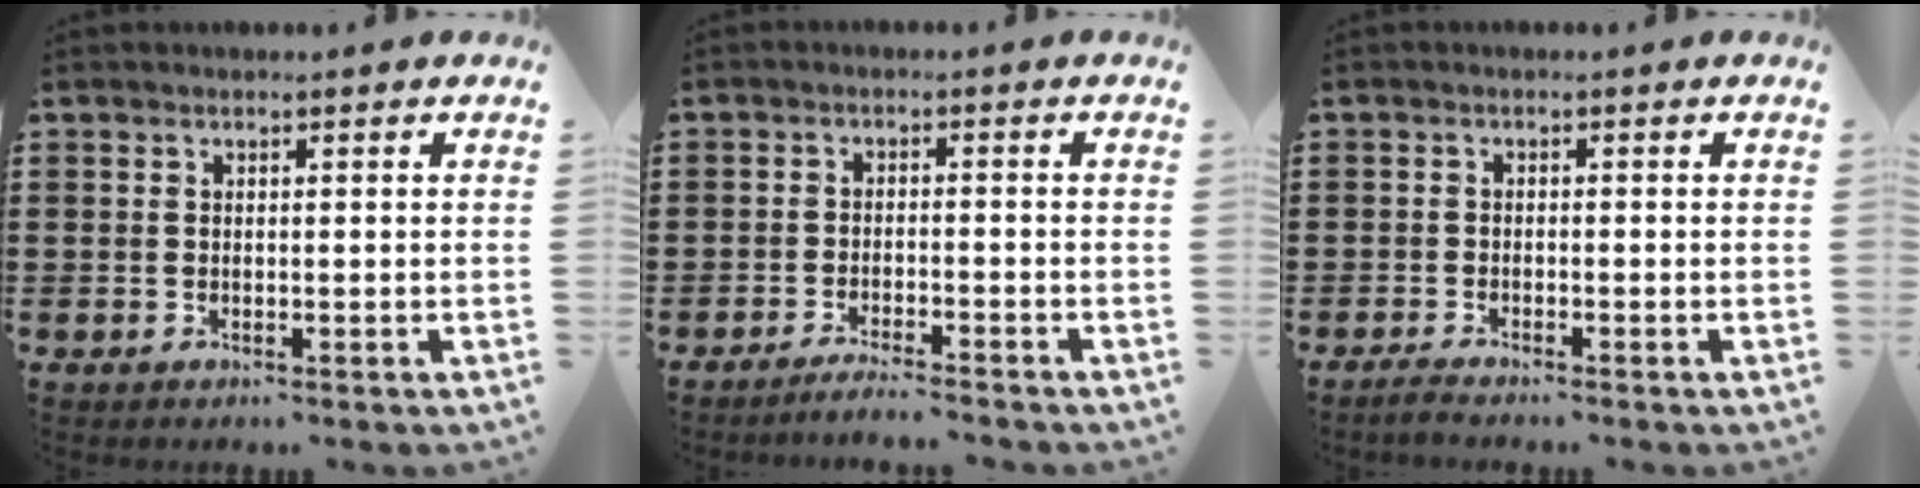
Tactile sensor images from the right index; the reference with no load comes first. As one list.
[{"total": 2.8, "force": [-2.7, -0.5, 0.5], "torque": [-0.010, -0.002, -0.055]}, {"total": 1.5, "force": [-1.5, -0.3, 0.2], "torque": [-0.004, -0.001, -0.028]}]